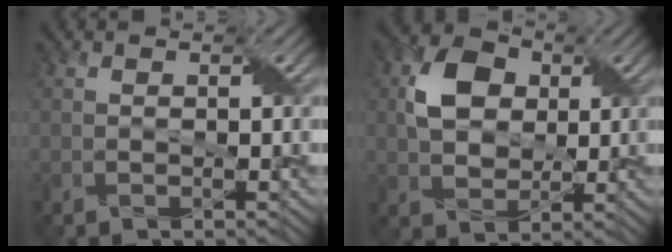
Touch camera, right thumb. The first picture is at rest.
{"total": 7.0, "force": [1.6, 5.3, 4.3], "torque": [-0.095, 0.011, 0.026]}